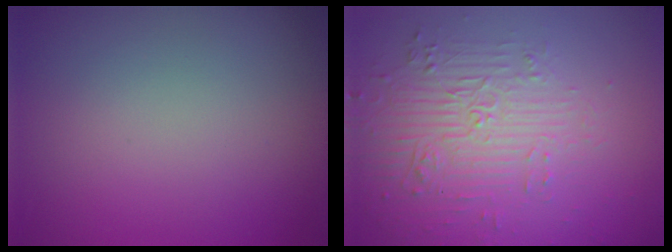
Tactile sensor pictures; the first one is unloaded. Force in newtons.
{"total": 4.6, "press": 3.2, "slide": 3.2}